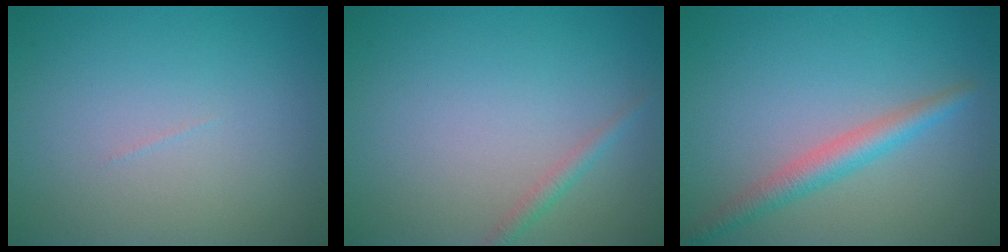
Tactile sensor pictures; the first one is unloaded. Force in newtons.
{"total": 1.2, "press": 1.2, "slide": 0.0}
{"total": 2.9, "press": 2.9, "slide": 0.2}